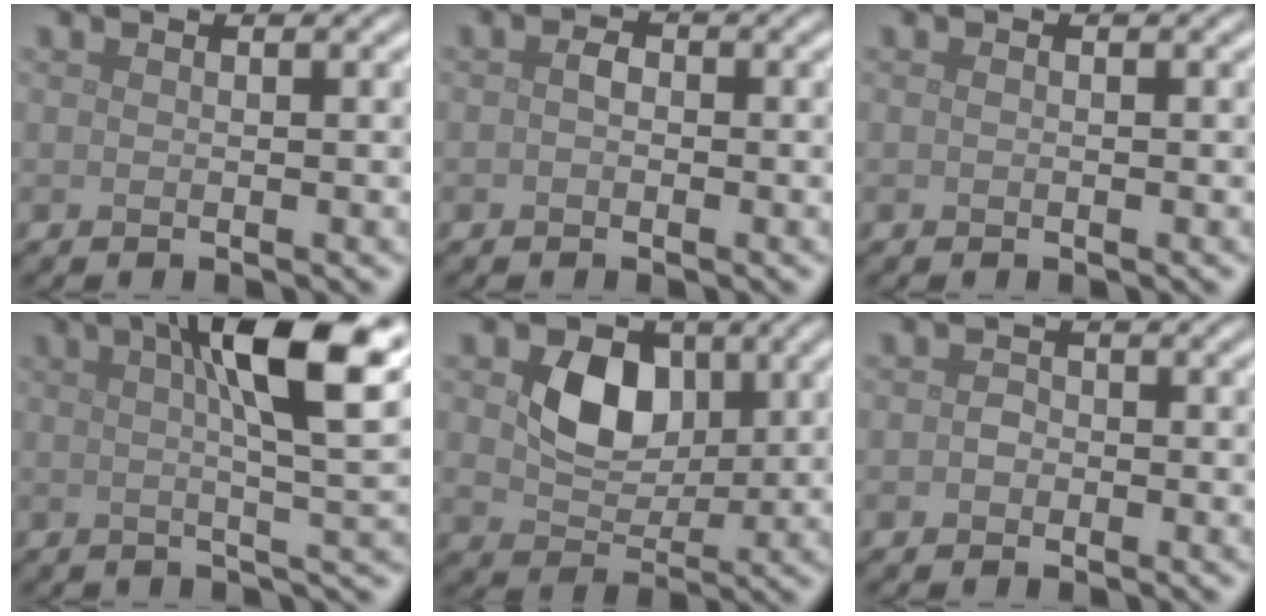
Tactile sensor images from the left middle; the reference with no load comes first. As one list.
[{"total": 1.1, "force": [-0.1, 0.7, 0.7], "torque": [-0.015, 0.001, -0.006]}, {"total": 0.0}, {"total": 10.9, "force": [3.5, 2.7, 9.9], "torque": [-0.117, 0.010, 0.045]}, {"total": 5.2, "force": [1.2, 3.9, 3.2], "torque": [-0.068, -0.008, 0.018]}, {"total": 1.0, "force": [-0.3, 0.8, 0.4], "torque": [-0.008, -0.001, -0.010]}]